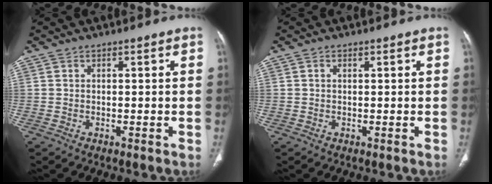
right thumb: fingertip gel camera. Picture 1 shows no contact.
{"total": 0.5, "force": [0.2, 0.3, 0.4], "torque": [-0.009, 0.001, 0.003]}